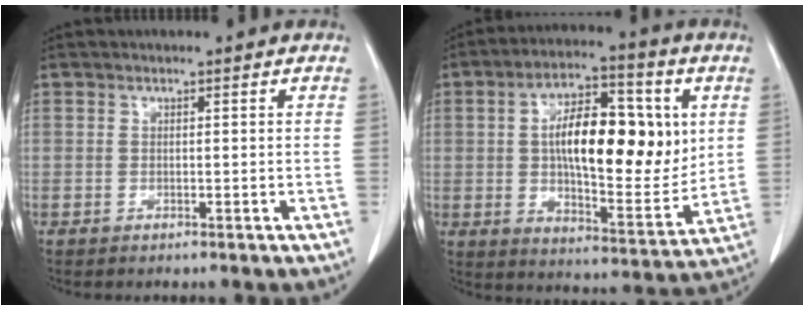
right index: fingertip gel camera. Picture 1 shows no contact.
{"total": 18.7, "force": [3.1, 6.9, 17.1], "torque": [-0.274, 0.015, 0.050]}